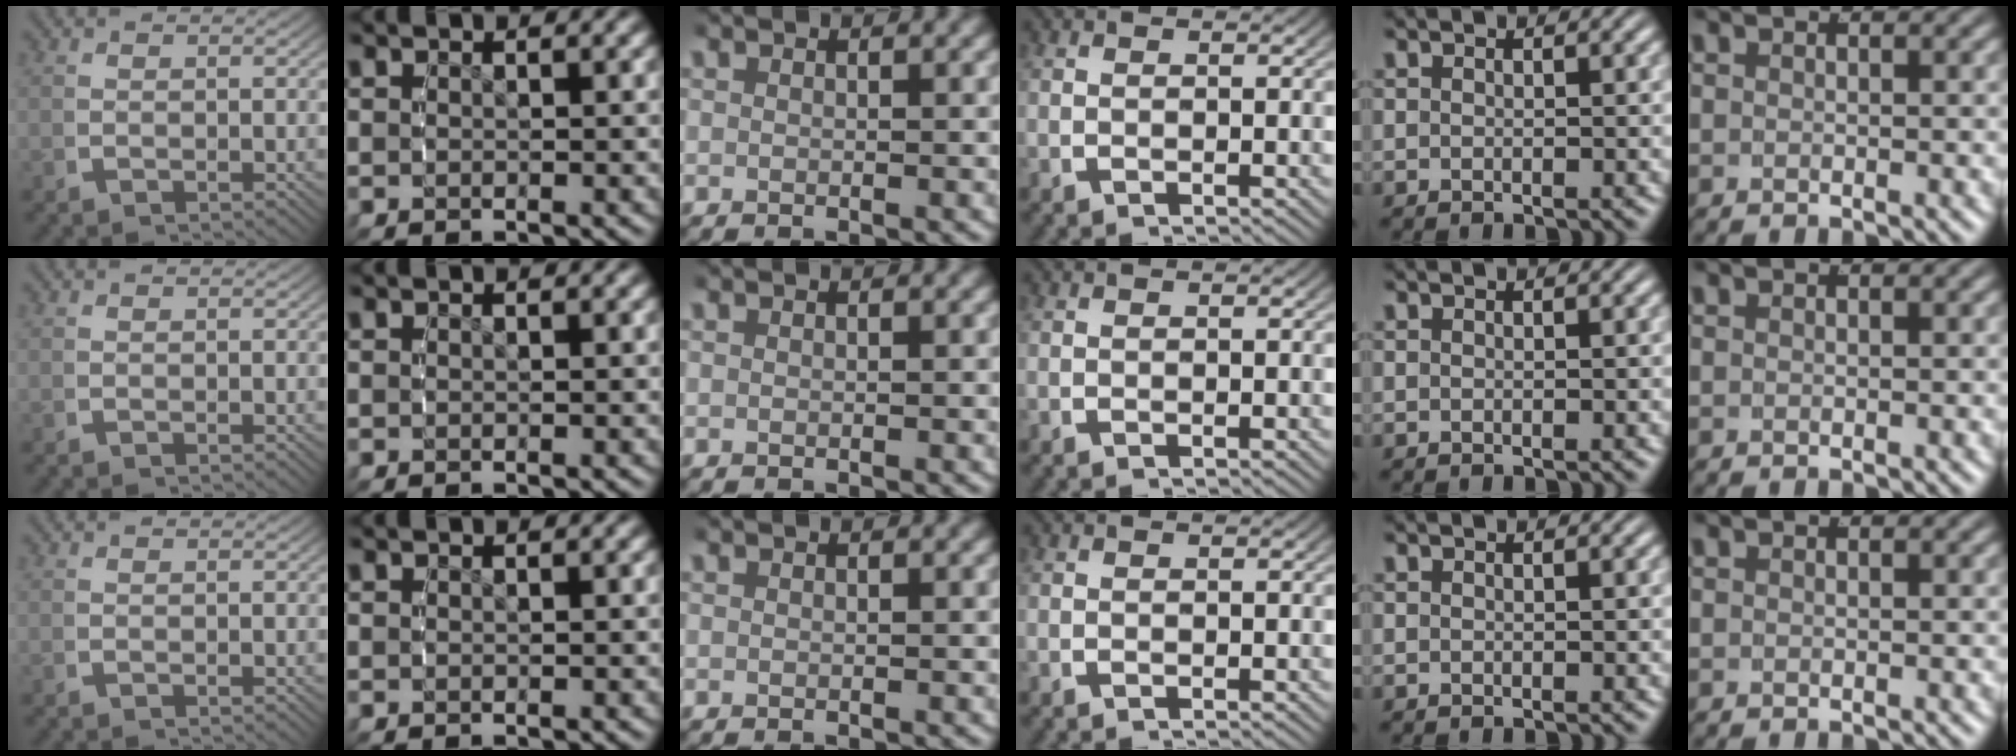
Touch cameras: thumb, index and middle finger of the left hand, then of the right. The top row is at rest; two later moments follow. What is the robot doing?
{"motion": "reach", "object": "plastic wrap"}